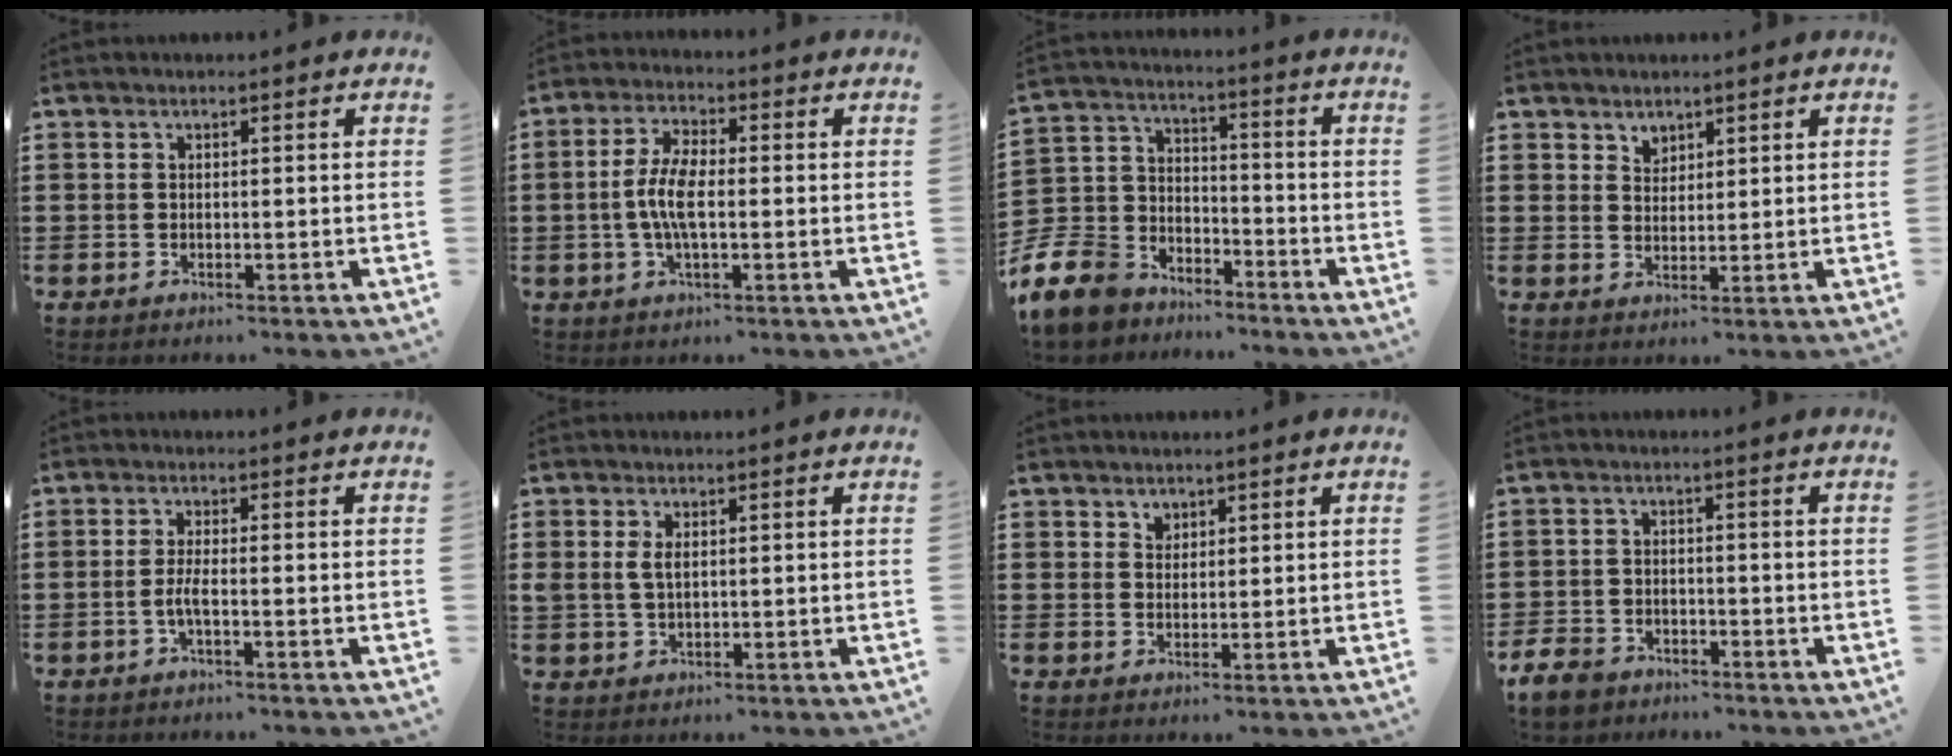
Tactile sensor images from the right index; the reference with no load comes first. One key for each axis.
{"total": 6.2, "fx": -0.8, "fy": 2.2, "fz": 5.8, "tx": -0.132, "ty": -0.005, "tz": -0.022}
{"total": 9.8, "fx": -8.1, "fy": 5.1, "fz": 2.4, "tx": -0.096, "ty": 0.013, "tz": -0.165}
{"total": 2.5, "fx": 2.0, "fy": 1.5, "fz": 0.0, "tx": -0.007, "ty": 0.006, "tz": 0.039}
{"total": 2.5, "fx": -1.1, "fy": 0.2, "fz": 2.2, "tx": -0.055, "ty": -0.005, "tz": -0.025}
{"total": 2.7, "fx": 0.6, "fy": 1.6, "fz": 2.1, "tx": -0.046, "ty": 0.008, "tz": 0.010}
{"total": 2.0, "fx": 1.4, "fy": 1.4, "fz": 0.2, "tx": -0.009, "ty": 0.006, "tz": 0.028}
{"total": 3.9, "fx": -3.4, "fy": 1.5, "fz": 1.1, "tx": -0.034, "ty": 0.001, "tz": -0.073}